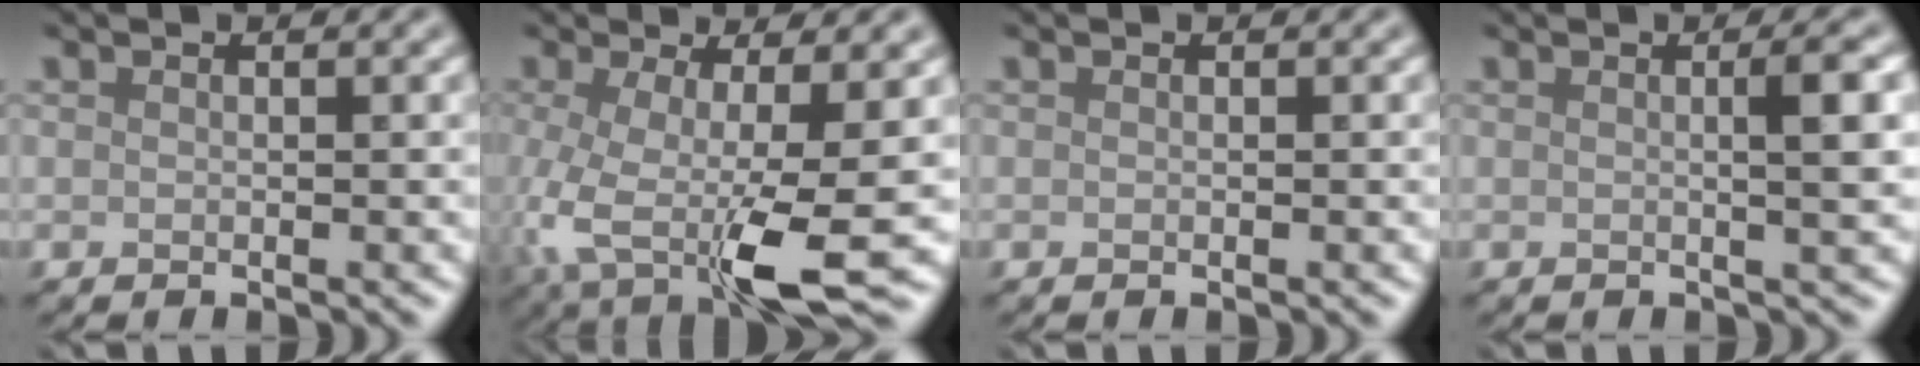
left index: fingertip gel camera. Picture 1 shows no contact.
{"total": 9.0, "force": [-2.1, 2.5, 8.4], "torque": [-0.165, -0.022, -0.034]}
{"total": 0.0}
{"total": 3.5, "force": [0.3, 0.9, 3.4], "torque": [-0.042, 0.006, -0.003]}